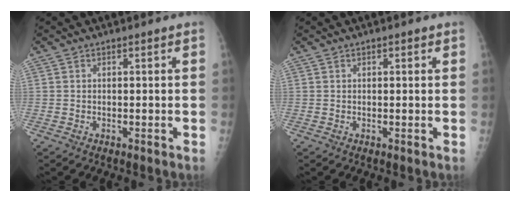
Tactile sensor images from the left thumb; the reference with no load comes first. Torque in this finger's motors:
{"motor_torque": [-0.46, 0.05, 0.02, -0.01, -0.03]}